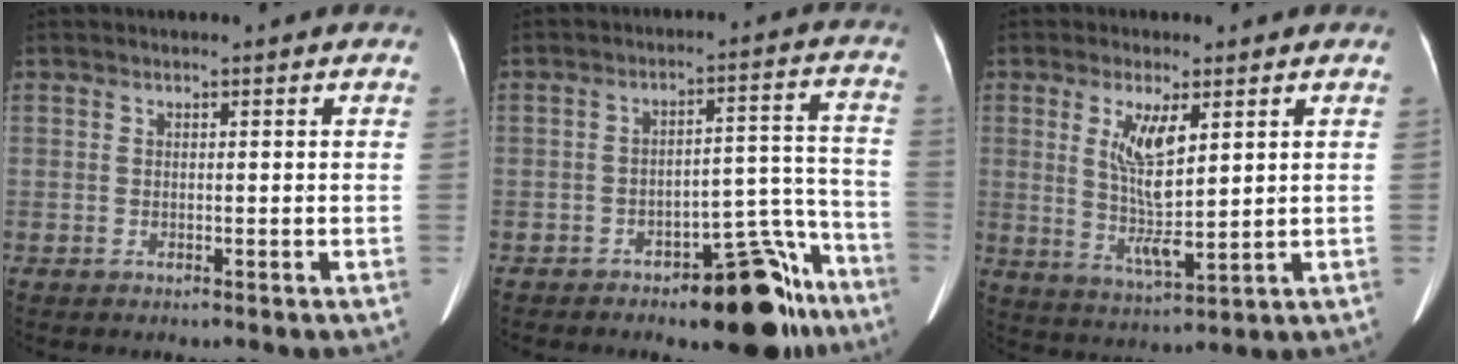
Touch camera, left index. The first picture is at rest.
{"total": 13.3, "force": [-9.6, 4.5, 8.0], "torque": [-0.066, 0.042, -0.136]}
{"total": 7.7, "force": [2.3, 1.6, 7.2], "torque": [-0.140, -0.011, 0.048]}